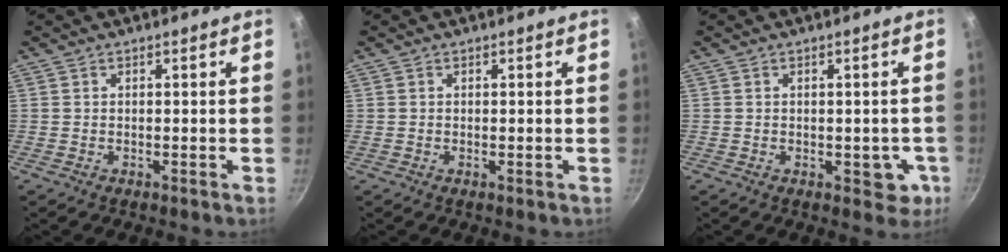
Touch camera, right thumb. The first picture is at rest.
{"total": 0.0}
{"total": 4.7, "force": [-1.2, 2.8, 3.5], "torque": [-0.015, 0.006, -0.014]}